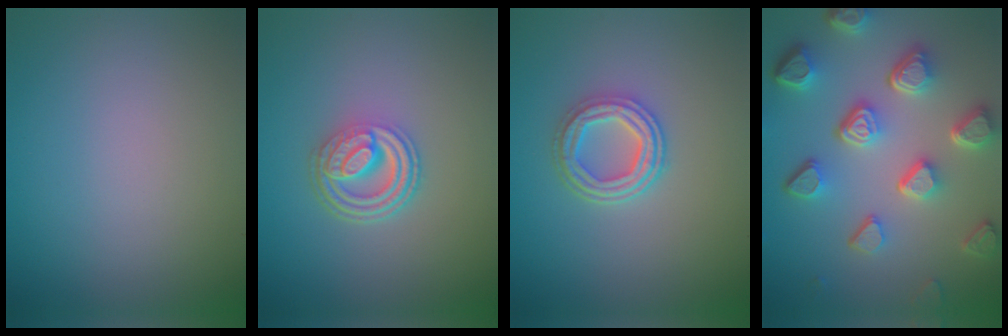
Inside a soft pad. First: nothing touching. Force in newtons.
{"total": 4.9, "press": 3.5, "slide": 3.4}
{"total": 4.1, "press": 3.3, "slide": 2.5}
{"total": 7.6, "press": 5.7, "slide": 5.1}